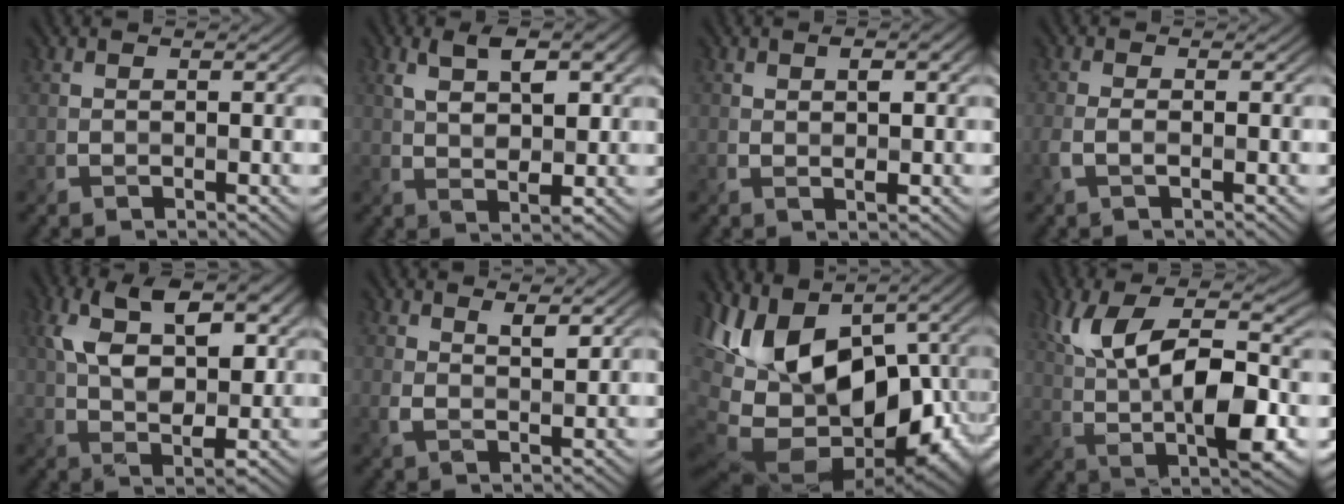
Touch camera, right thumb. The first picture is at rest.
{"total": 6.7, "force": [2.3, 3.2, 5.4], "torque": [-0.097, -0.003, 0.039]}
{"total": 2.7, "force": [0.8, 1.2, 2.3], "torque": [-0.037, 0.000, 0.013]}
{"total": 1.3, "force": [-0.8, 0.3, 1.1], "torque": [-0.025, 0.000, -0.022]}
{"total": 10.4, "force": [2.9, 5.7, 8.1], "torque": [-0.154, 0.001, 0.048]}
{"total": 2.4, "force": [1.5, 0.7, 1.7], "torque": [-0.033, -0.006, 0.028]}
{"total": 19.2, "force": [-0.7, 10.8, 15.9], "torque": [-0.255, -0.021, 0.014]}
{"total": 12.4, "force": [1.8, 5.0, 11.2], "torque": [-0.196, -0.004, 0.029]}